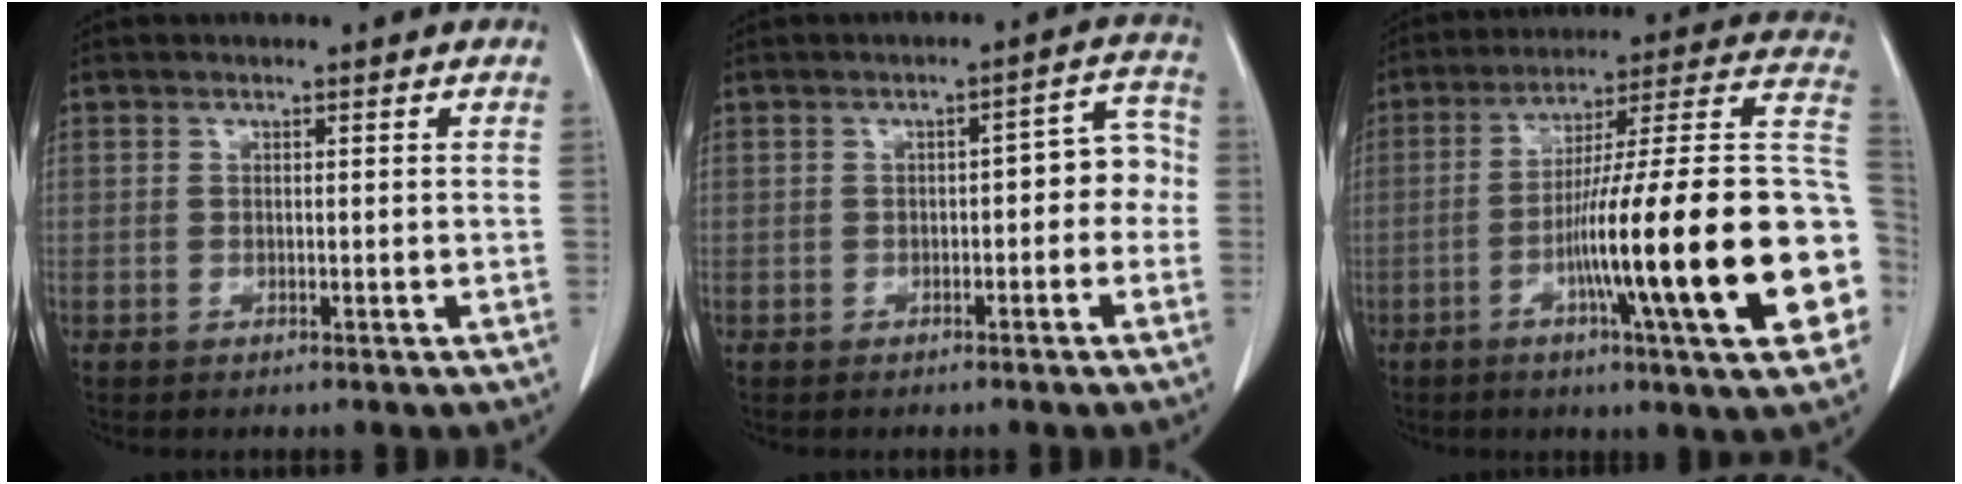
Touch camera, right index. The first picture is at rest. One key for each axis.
{"total": 5.5, "fx": -0.6, "fy": 2.6, "fz": 4.8, "tx": -0.049, "ty": 0.040, "tz": -0.007}
{"total": 26.9, "fx": -6.8, "fy": 1.3, "fz": 26.0, "tx": -0.279, "ty": 0.008, "tz": -0.111}